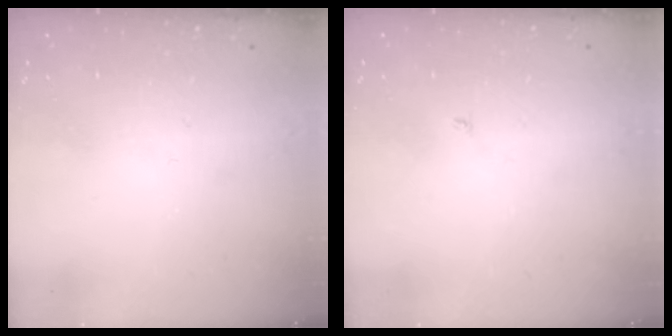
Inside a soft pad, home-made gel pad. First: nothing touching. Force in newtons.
{"total": 1.9, "press": 1.9, "slide": 0.2}